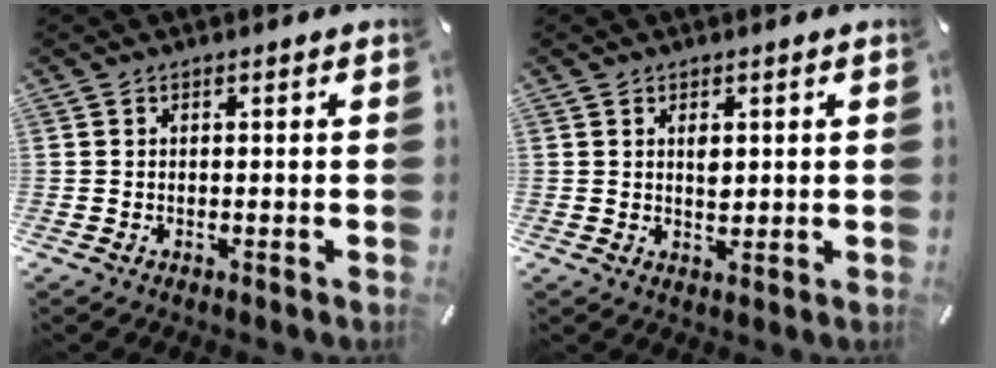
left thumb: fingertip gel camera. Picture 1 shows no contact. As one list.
[{"total": 2.4, "force": [0.7, 1.5, 1.6], "torque": [-0.030, -0.001, 0.011]}]